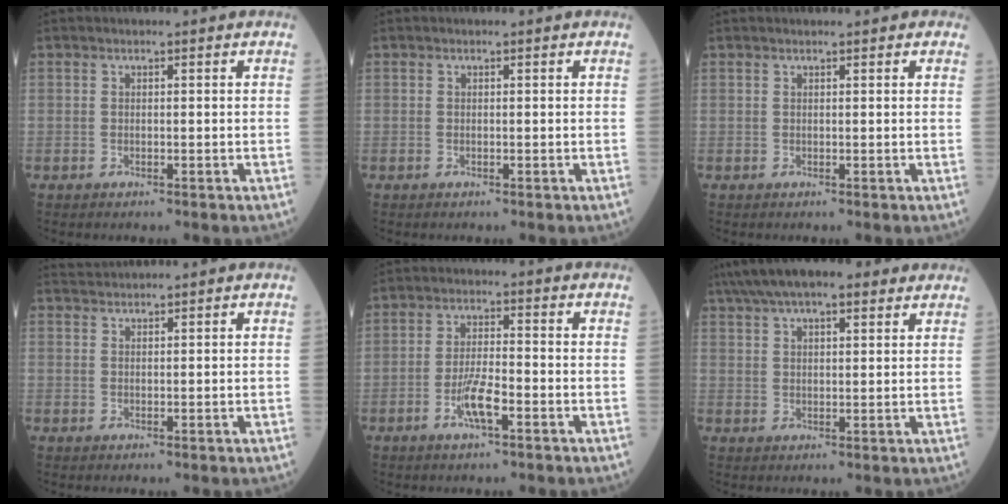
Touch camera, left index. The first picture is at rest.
{"total": 0.0}
{"total": 1.9, "force": [1.5, 0.4, 1.1], "torque": [-0.009, 0.016, 0.012]}
{"total": 1.7, "force": [1.6, -0.6, -0.4], "torque": [-0.001, 0.013, 0.042]}
{"total": 5.1, "force": [-2.5, 0.8, 4.4], "torque": [-0.090, -0.005, -0.050]}
{"total": 13.1, "force": [9.7, 3.7, 7.9], "torque": [-0.144, 0.055, 0.153]}